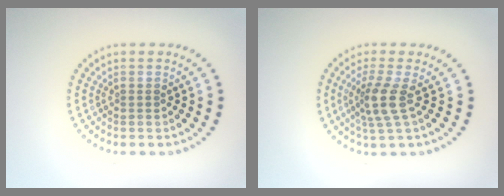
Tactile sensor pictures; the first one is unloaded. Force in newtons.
{"total": 2.9, "press": 2.2, "slide": 2.0}